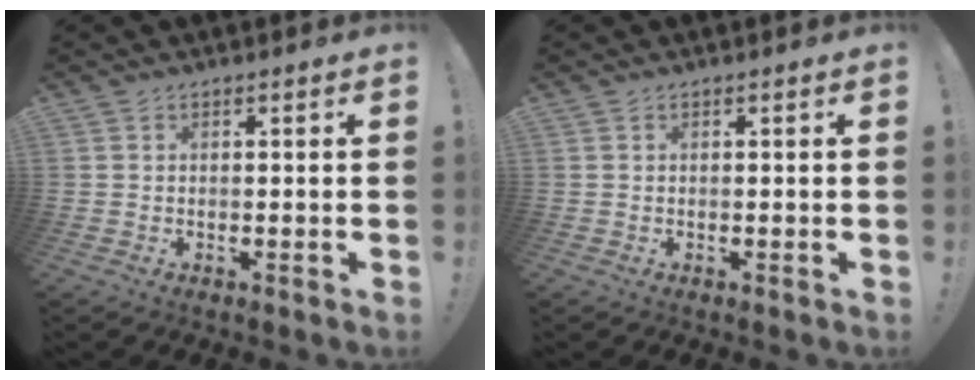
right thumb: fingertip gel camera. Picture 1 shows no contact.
{"total": 0.0}